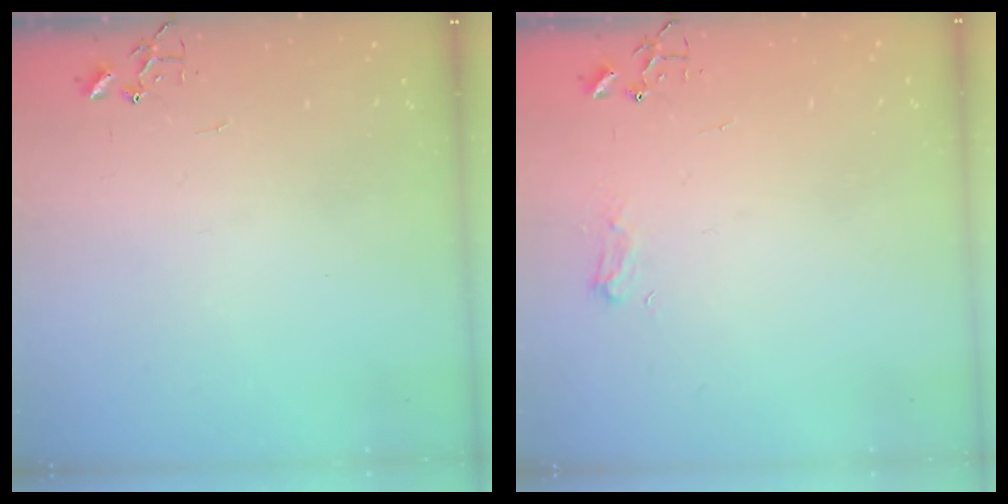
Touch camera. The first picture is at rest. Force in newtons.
{"total": 6.6, "press": 6.6, "slide": 0.5}